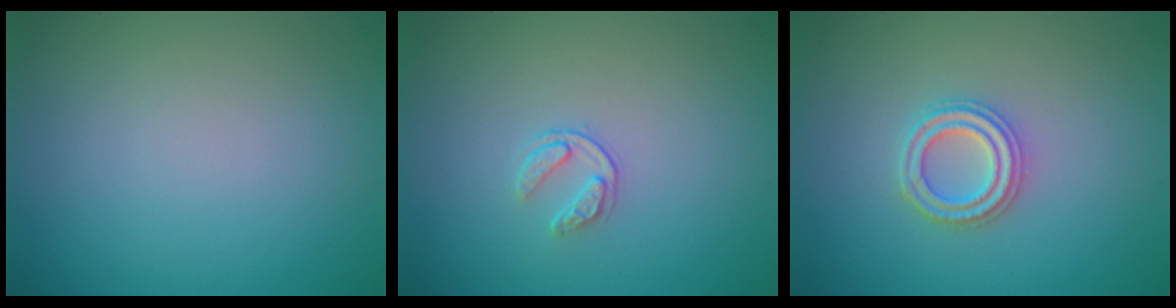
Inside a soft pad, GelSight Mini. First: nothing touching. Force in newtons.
{"total": 1.6, "press": 1.0, "slide": 1.2}
{"total": 2.7, "press": 2.6, "slide": 0.7}